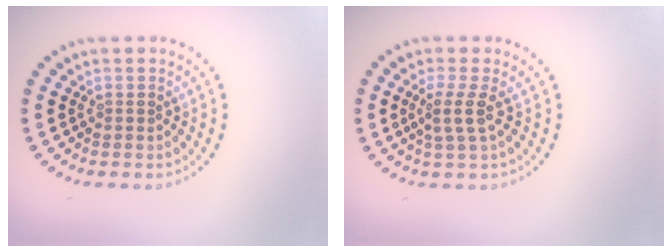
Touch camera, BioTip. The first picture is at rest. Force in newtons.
{"total": 2.2, "press": 1.7, "slide": 1.4}